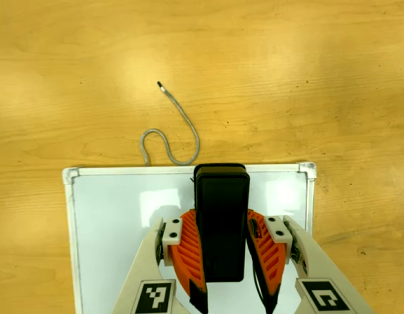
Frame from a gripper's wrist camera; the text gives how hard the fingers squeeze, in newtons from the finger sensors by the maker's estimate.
{"total": 7.5, "left": 6.3, "right": 8.7}